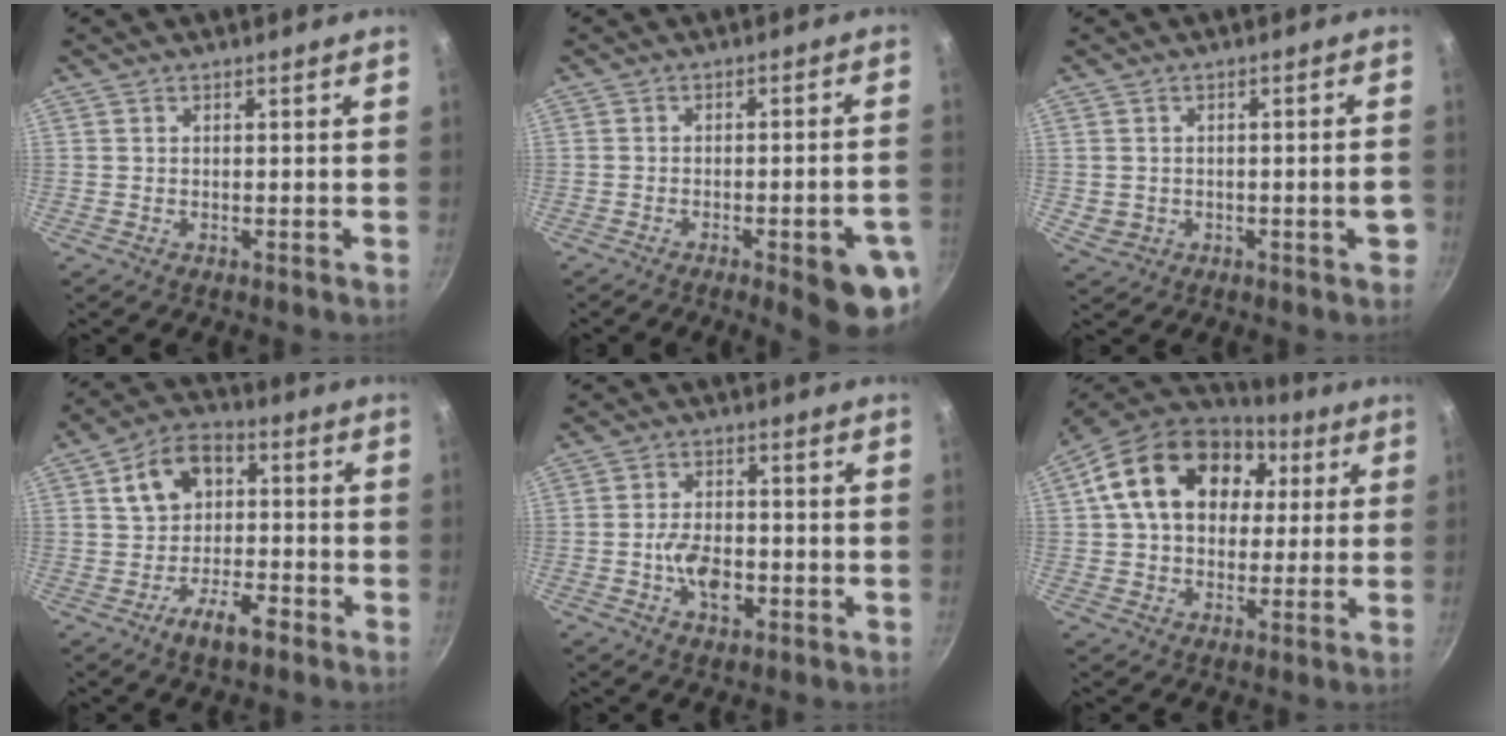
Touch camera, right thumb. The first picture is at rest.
{"total": 11.4, "force": [-4.7, 2.9, 10.0], "torque": [-0.102, 0.023, -0.054]}
{"total": 4.6, "force": [-0.9, 2.8, 3.5], "torque": [-0.045, 0.012, -0.002]}
{"total": 10.9, "force": [-3.4, 7.1, 7.6], "torque": [-0.099, 0.037, -0.074]}
{"total": 7.5, "force": [-1.9, 4.4, 5.7], "torque": [-0.088, 0.014, -0.035]}
{"total": 20.8, "force": [5.8, 14.9, 13.2], "torque": [-0.220, 0.014, 0.088]}